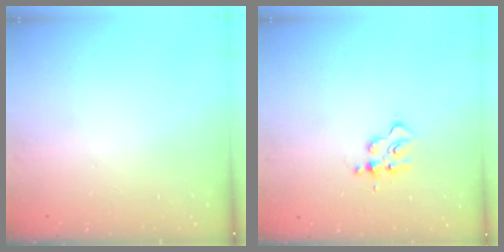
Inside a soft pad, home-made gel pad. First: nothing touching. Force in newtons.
{"total": 6.7, "press": 6.7, "slide": 0.6}